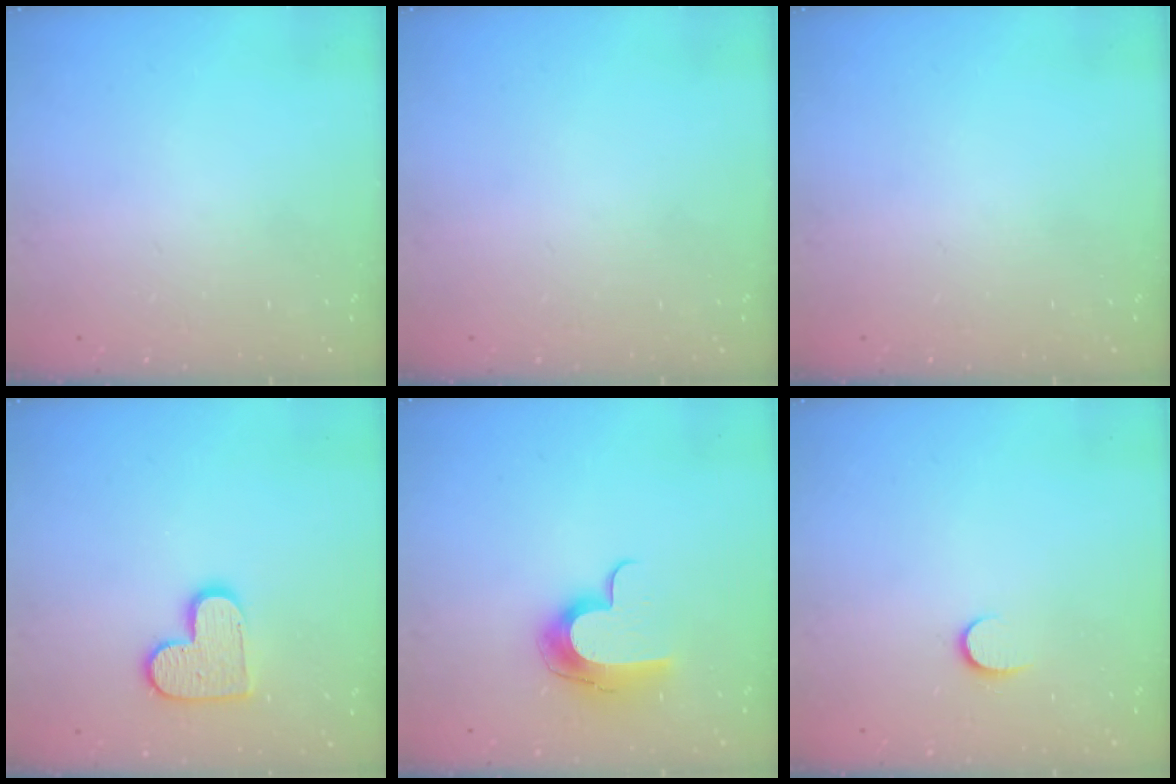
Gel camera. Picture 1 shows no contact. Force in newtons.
{"total": 0.0}
{"total": 0.0}
{"total": 11.3, "press": 11.3, "slide": 0.8}
{"total": 10.4, "press": 10.3, "slide": 1.0}
{"total": 5.1, "press": 5.1, "slide": 0.6}